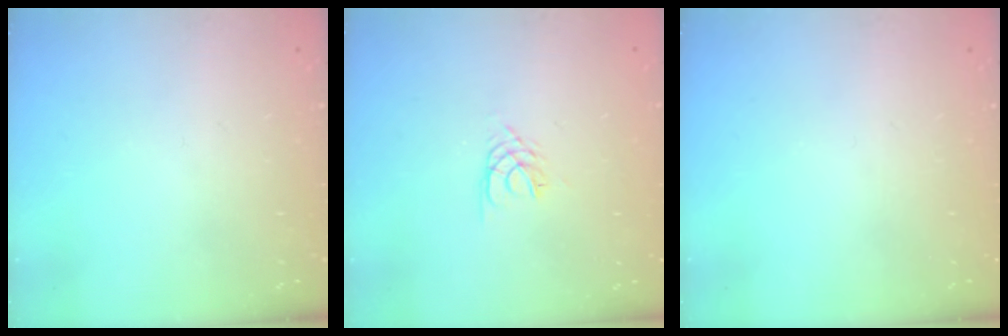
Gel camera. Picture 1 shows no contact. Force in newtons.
{"total": 3.5, "press": 3.5, "slide": 0.5}
{"total": 0.0}